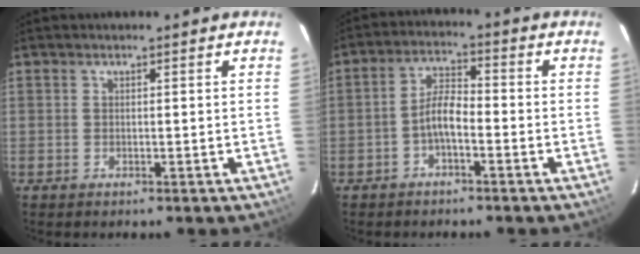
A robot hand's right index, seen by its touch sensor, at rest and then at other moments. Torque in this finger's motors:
{"motor_torque": [1.09, -0.34, 0.49, 0.11]}